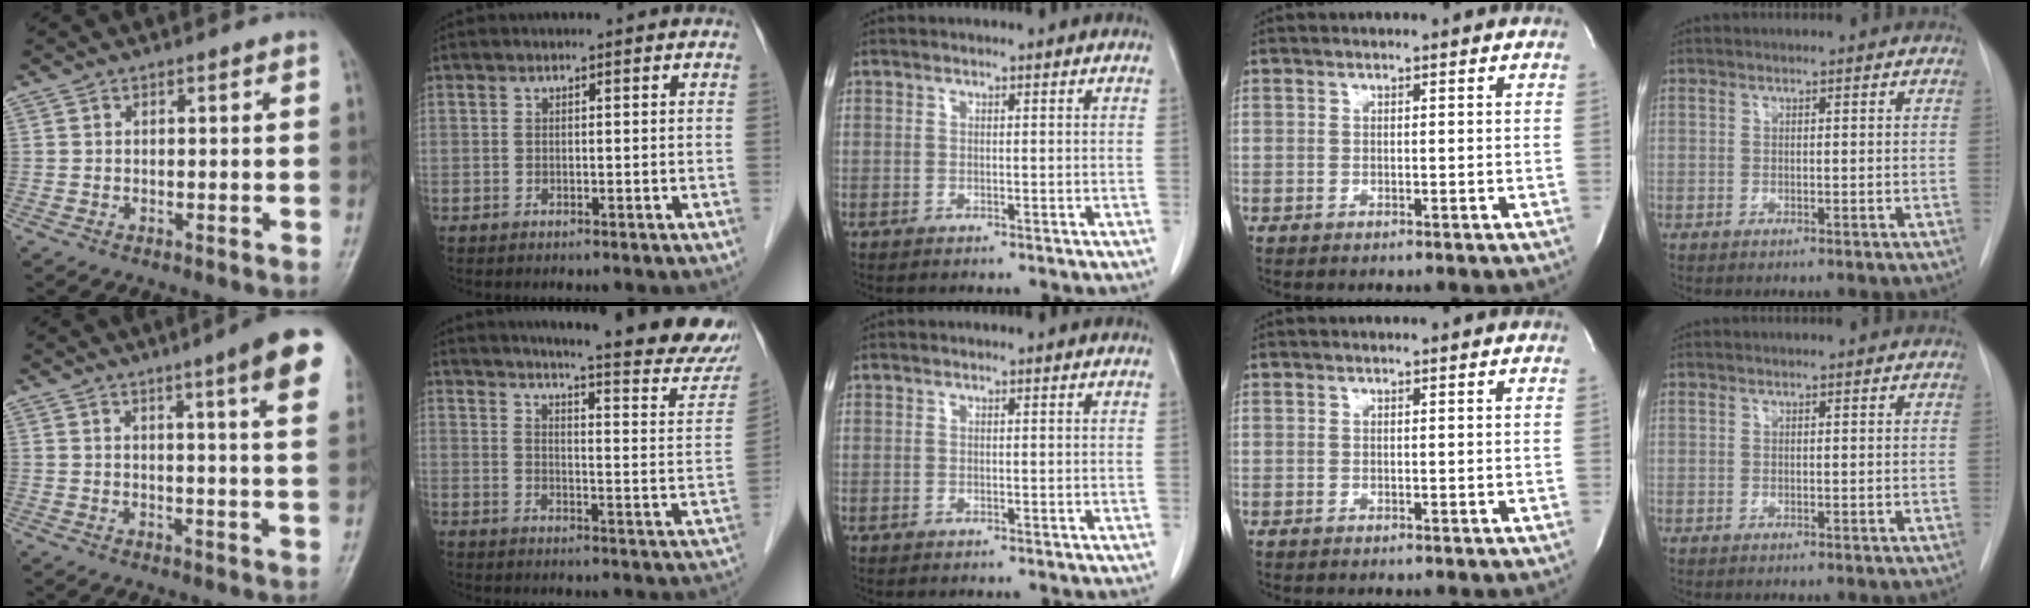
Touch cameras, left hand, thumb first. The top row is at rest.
{"thumb": {"total": 10.2, "force": [5.1, 0.8, 8.8], "torque": [-0.105, -0.007, 0.052]}, "index": {"total": 22.7, "force": [20.6, 0.6, 9.6], "torque": [-0.132, -0.105, 0.238]}}